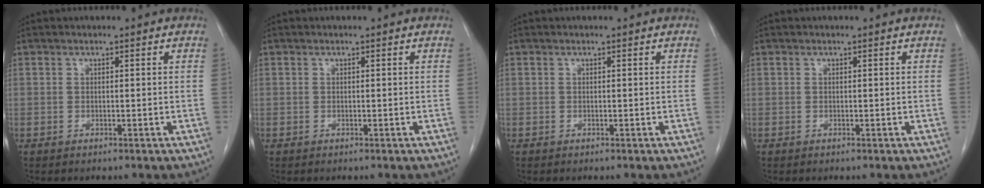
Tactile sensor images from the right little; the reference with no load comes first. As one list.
[{"total": 0.0}, {"total": 0.0}, {"total": 0.0}]